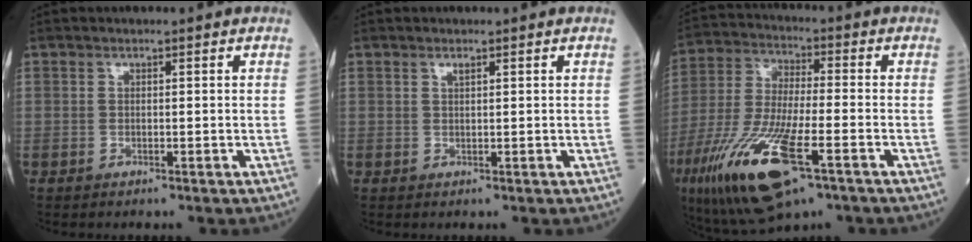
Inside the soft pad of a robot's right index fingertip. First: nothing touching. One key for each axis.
{"total": 0.6, "fx": 0.4, "fy": 0.0, "fz": 0.5, "tx": -0.010, "ty": -0.002, "tz": 0.008}
{"total": 17.8, "fx": -8.5, "fy": 4.0, "fz": 15.1, "tx": -0.334, "ty": -0.039, "tz": -0.150}